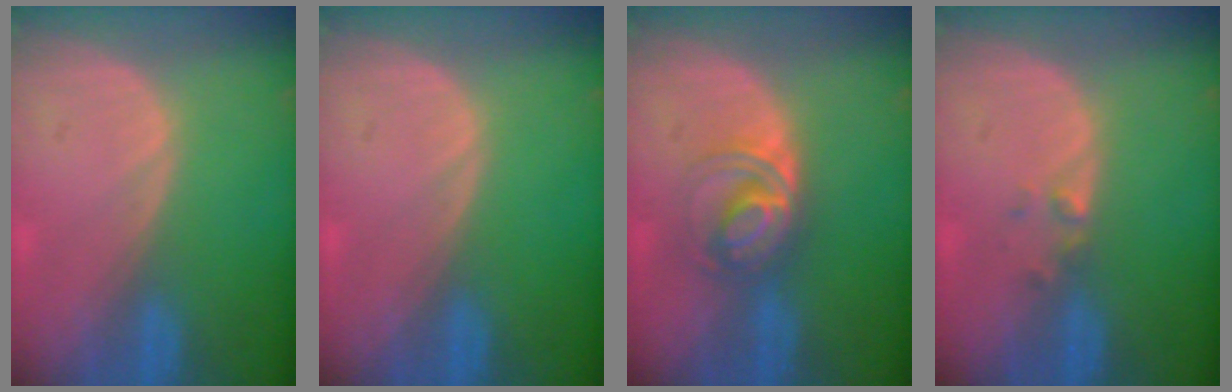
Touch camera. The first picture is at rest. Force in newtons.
{"total": 0.0}
{"total": 5.8, "press": 5.4, "slide": 2.0}
{"total": 1.4, "press": 1.2, "slide": 0.7}